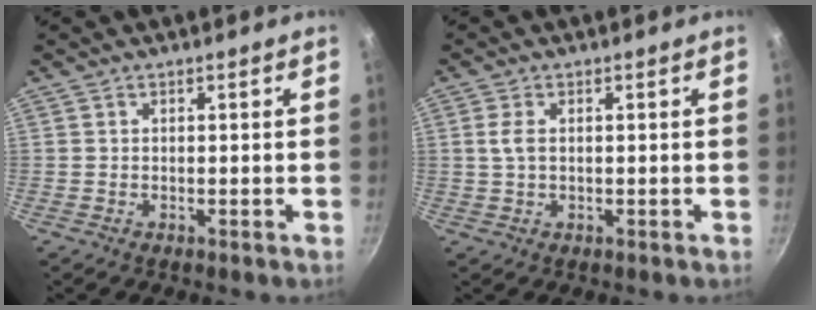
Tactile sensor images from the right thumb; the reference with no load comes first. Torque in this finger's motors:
{"motor_torque": [-1.24, 0.37, 0.26, 0.38, -0.18]}